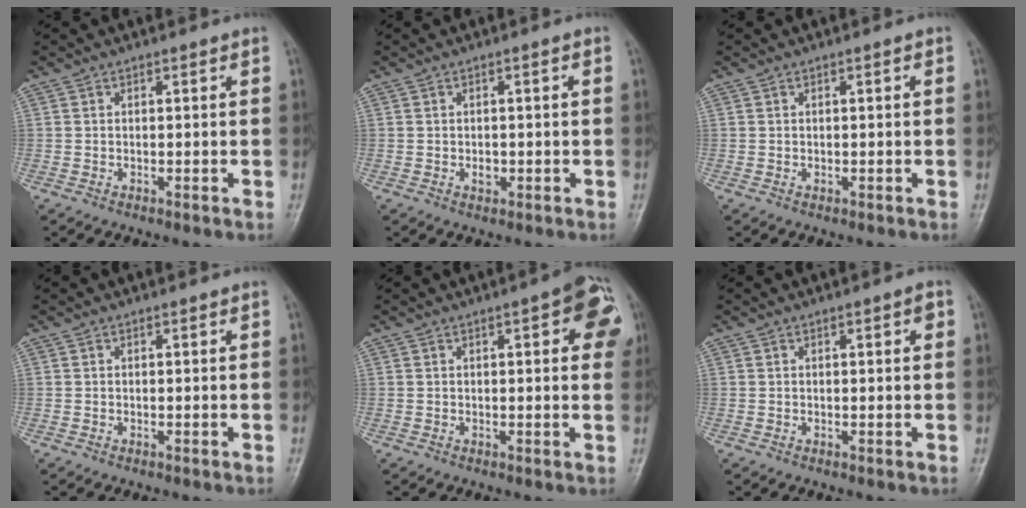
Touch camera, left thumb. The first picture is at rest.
{"total": 1.9, "force": [-0.4, 1.2, 1.4], "torque": [-0.017, 0.007, -0.006]}
{"total": 0.8, "force": [0.0, 0.2, 0.7], "torque": [-0.014, 0.007, 0.004]}
{"total": 0.0}
{"total": 8.5, "force": [2.4, 2.6, 7.7], "torque": [-0.071, 0.006, 0.019]}
{"total": 1.6, "force": [0.6, 0.4, 1.5], "torque": [-0.019, 0.002, 0.006]}